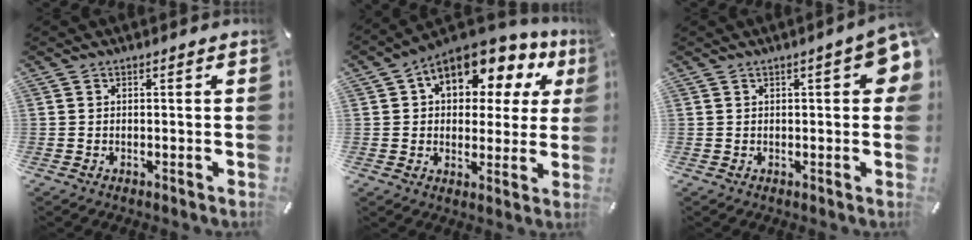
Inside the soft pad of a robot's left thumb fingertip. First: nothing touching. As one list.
[{"total": 11.9, "force": [6.0, 7.6, 6.9], "torque": [-0.103, -0.036, 0.103]}, {"total": 7.4, "force": [1.8, 2.4, 6.7], "torque": [-0.091, -0.002, 0.028]}]